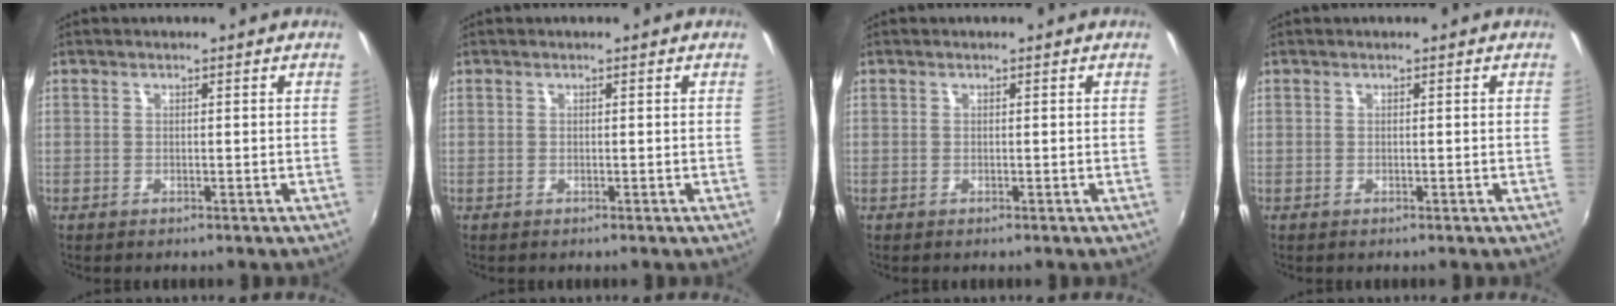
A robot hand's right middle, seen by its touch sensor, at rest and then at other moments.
{"total": 0.0}
{"total": 0.0}
{"total": 0.0}